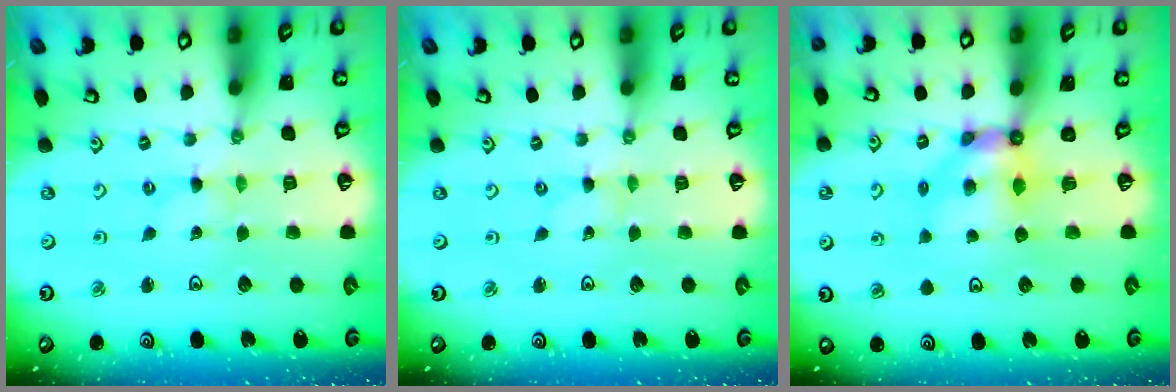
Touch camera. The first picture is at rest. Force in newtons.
{"total": 0.0}
{"total": 6.6, "press": 6.6, "slide": 0.2}